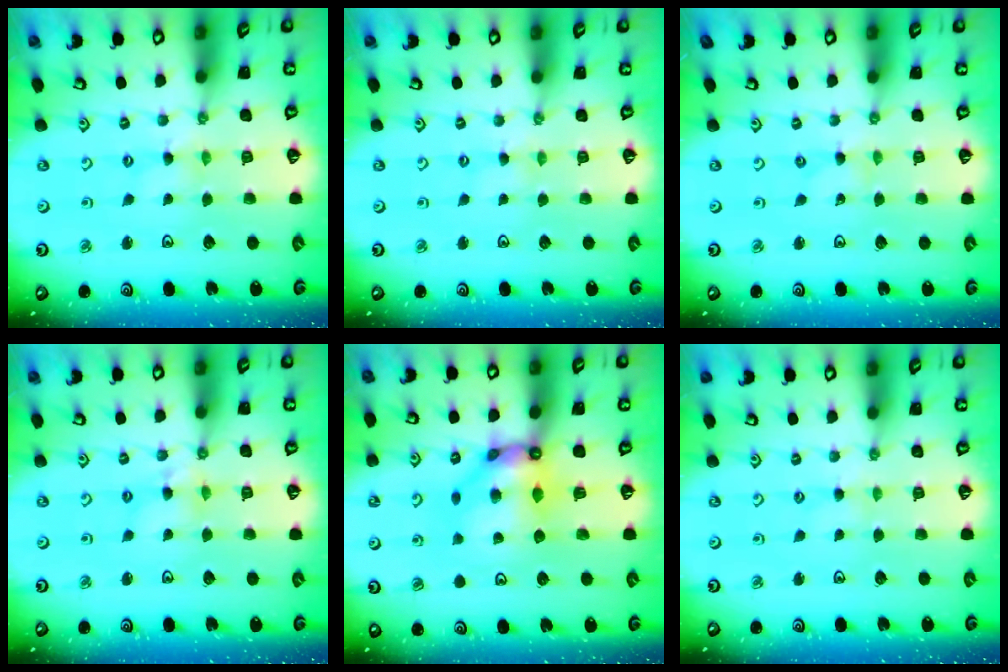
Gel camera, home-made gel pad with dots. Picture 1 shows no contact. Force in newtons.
{"total": 1.5, "press": 1.5, "slide": 0.2}
{"total": 0.0}
{"total": 4.5, "press": 4.4, "slide": 0.5}
{"total": 10.8, "press": 10.7, "slide": 1.4}
{"total": 0.7, "press": 0.7, "slide": 0.2}